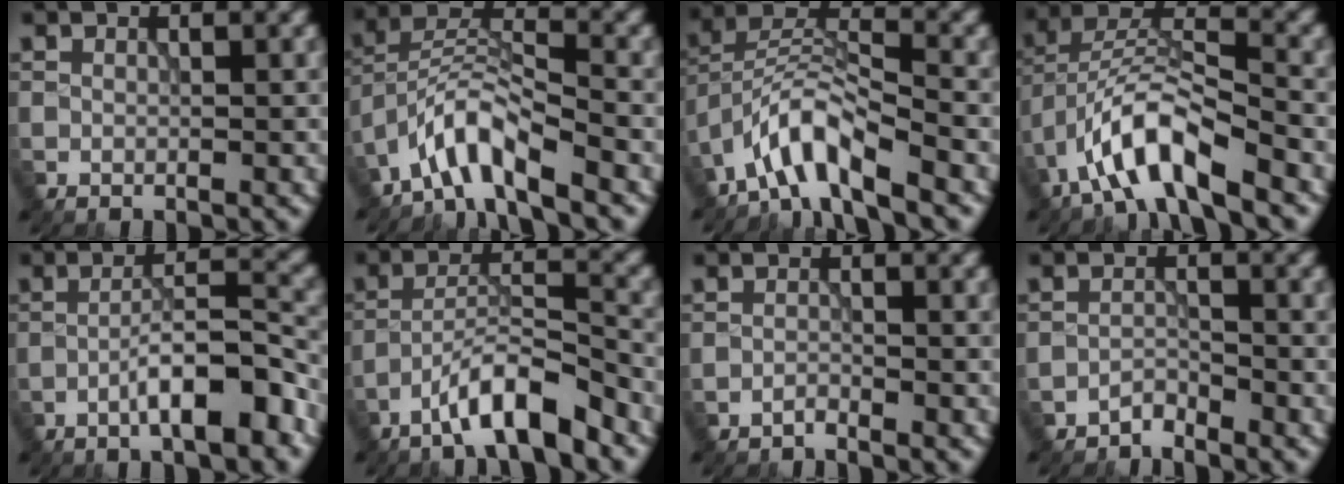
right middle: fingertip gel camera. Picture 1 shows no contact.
{"total": 5.6, "force": [-4.3, 1.3, 3.4], "torque": [-0.060, 0.009, -0.088]}
{"total": 6.3, "force": [-4.6, 1.6, 4.0], "torque": [-0.070, 0.009, -0.091]}
{"total": 8.4, "force": [-5.0, 2.6, 6.2], "torque": [-0.111, 0.012, -0.095]}
{"total": 6.2, "force": [-3.2, 1.3, 5.1], "torque": [-0.079, 0.020, -0.055]}
{"total": 5.9, "force": [-4.2, 1.0, 4.0], "torque": [-0.066, 0.012, -0.078]}
{"total": 0.9, "force": [-0.8, 0.0, 0.1], "torque": [0.001, 0.003, -0.021]}
{"total": 1.6, "force": [-1.6, 0.2, 0.1], "torque": [-0.001, 0.006, -0.033]}